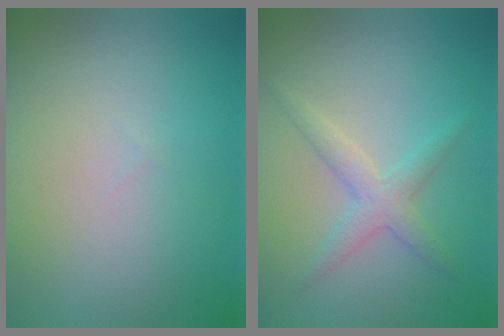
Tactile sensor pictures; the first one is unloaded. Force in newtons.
{"total": 2.5, "press": 2.5, "slide": 0.1}